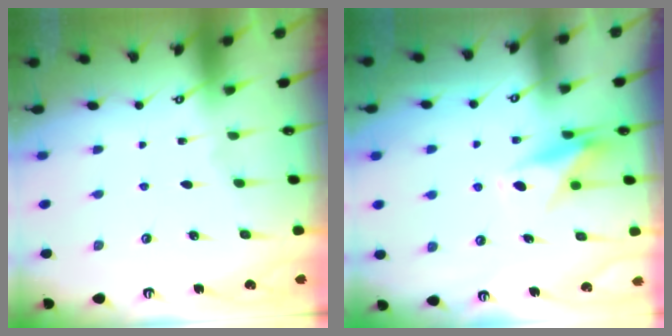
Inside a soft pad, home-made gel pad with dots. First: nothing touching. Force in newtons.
{"total": 9.4, "press": 9.4, "slide": 0.7}